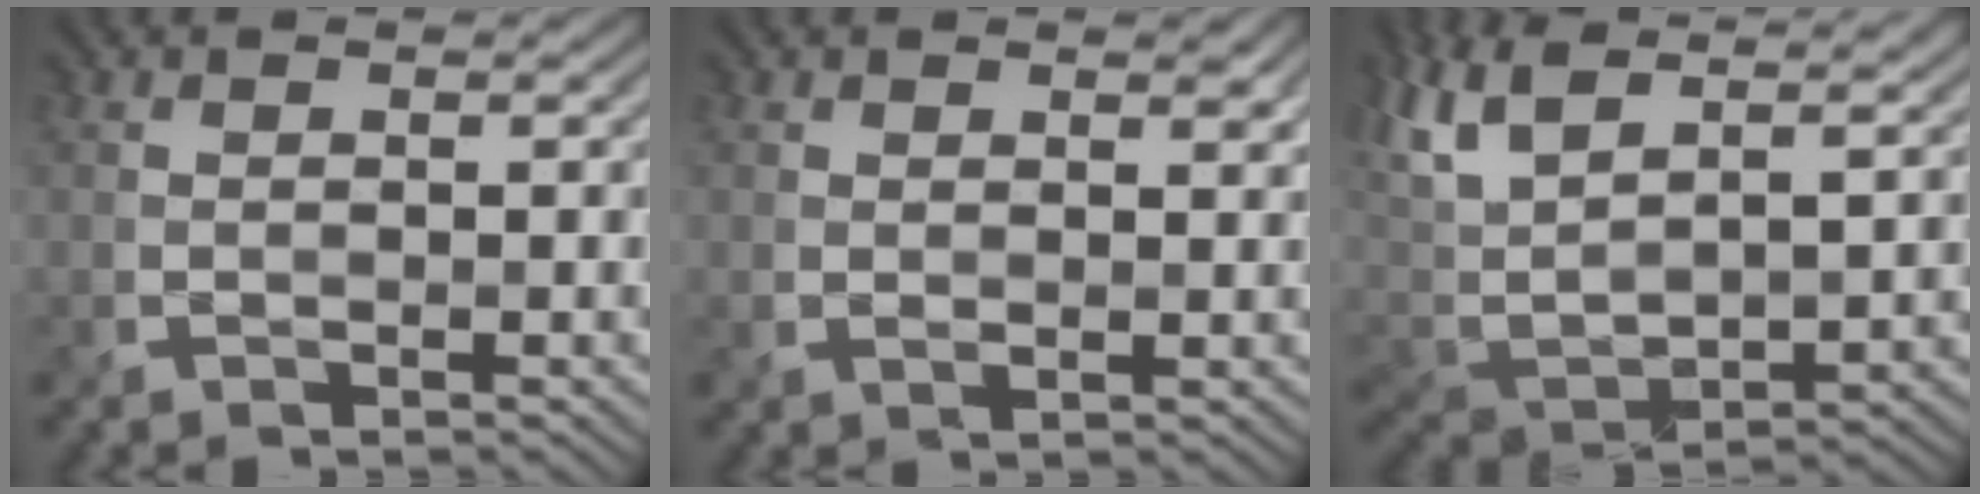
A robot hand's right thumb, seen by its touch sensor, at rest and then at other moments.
{"total": 1.5, "force": [1.0, 0.8, 0.9], "torque": [-0.018, -0.006, 0.023]}
{"total": 12.9, "force": [7.4, 4.9, 9.3], "torque": [-0.244, 0.024, 0.136]}